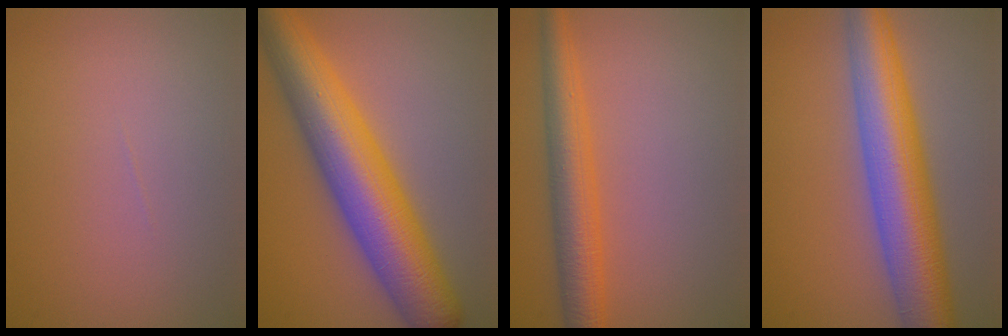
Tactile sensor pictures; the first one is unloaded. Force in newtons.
{"total": 11.3, "press": 11.3, "slide": 0.2}
{"total": 5.1, "press": 5.1, "slide": 0.1}
{"total": 9.9, "press": 9.9, "slide": 0.4}